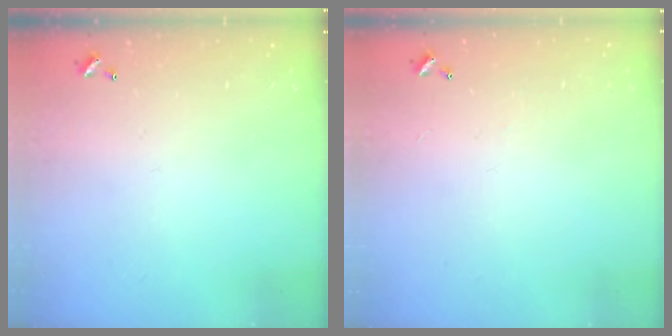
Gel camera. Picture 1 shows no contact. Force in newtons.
{"total": 0.6, "press": 0.2, "slide": 0.6}